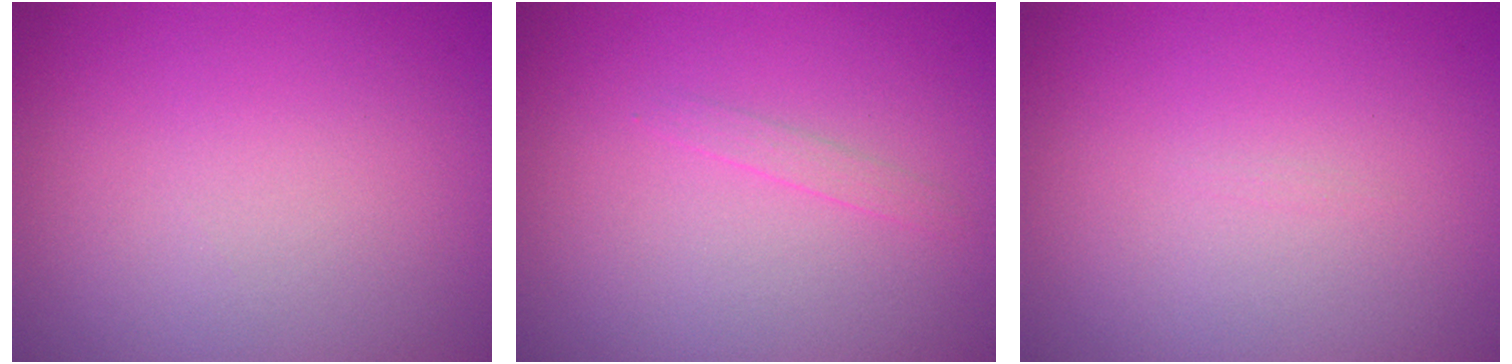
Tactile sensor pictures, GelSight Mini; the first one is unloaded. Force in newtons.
{"total": 0.8, "press": 0.8, "slide": 0.1}
{"total": 0.0}